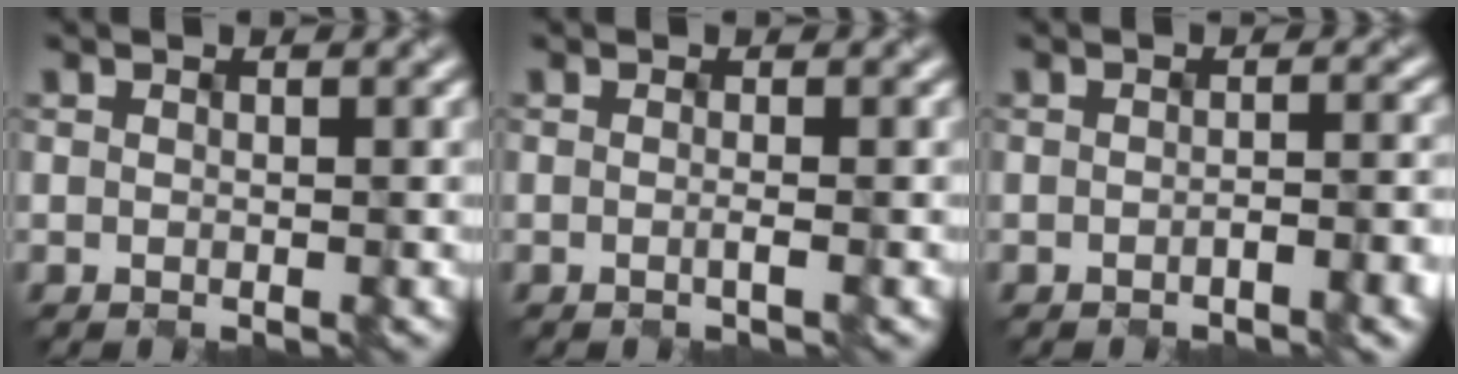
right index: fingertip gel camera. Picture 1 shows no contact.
{"total": 0.9, "force": [-0.4, 0.2, 0.7], "torque": [-0.012, 0.002, -0.011]}
{"total": 3.2, "force": [-1.2, 0.8, 2.8], "torque": [-0.040, 0.001, -0.018]}